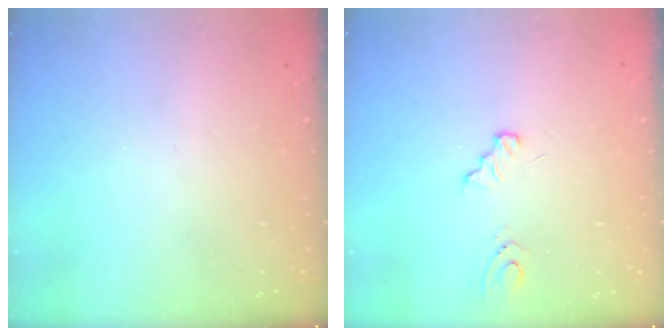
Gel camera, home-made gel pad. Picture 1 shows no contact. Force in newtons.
{"total": 3.3, "press": 3.3, "slide": 0.2}